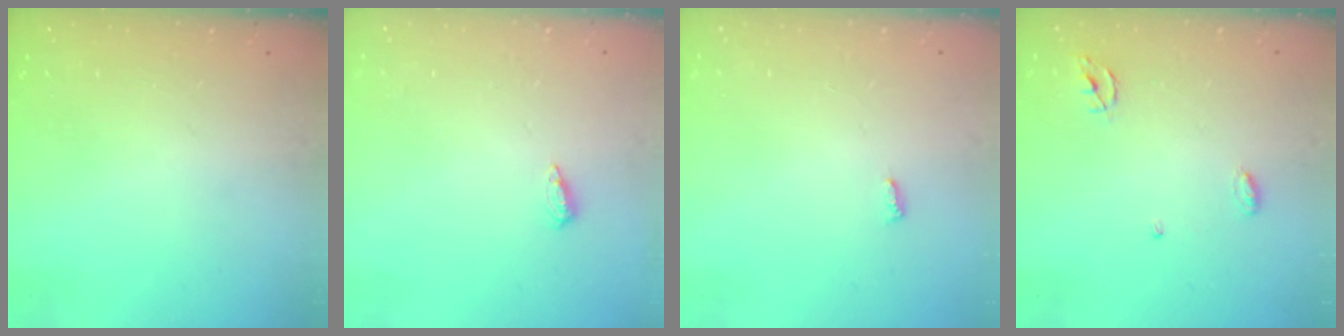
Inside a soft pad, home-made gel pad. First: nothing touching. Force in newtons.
{"total": 4.1, "press": 4.1, "slide": 0.5}
{"total": 2.8, "press": 2.8, "slide": 0.4}
{"total": 3.9, "press": 3.9, "slide": 0.2}